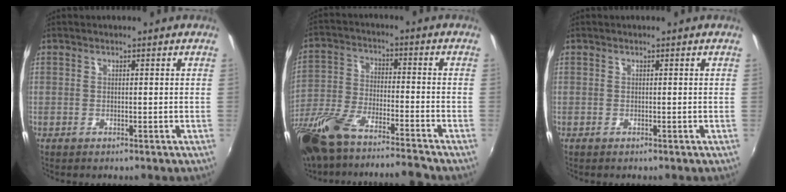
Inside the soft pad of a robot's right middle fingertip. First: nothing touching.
{"total": 18.0, "force": [-15.1, 2.5, 9.5], "torque": [-0.213, -0.043, -0.278]}
{"total": 0.0}